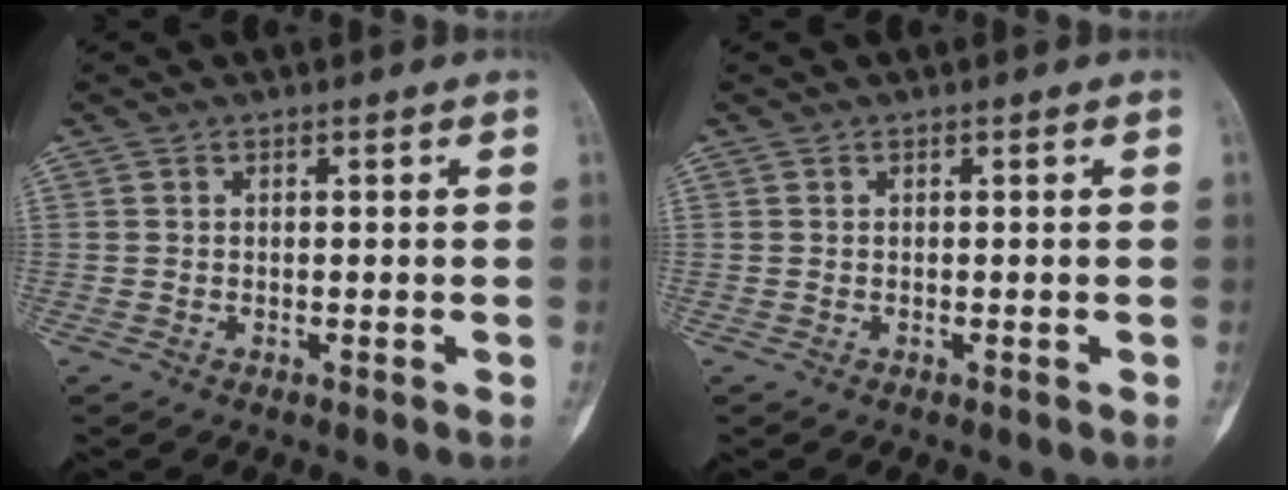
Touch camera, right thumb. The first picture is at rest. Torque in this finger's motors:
{"motor_torque": [0.03, -0.03, 0.01, 0.00, 0.00]}